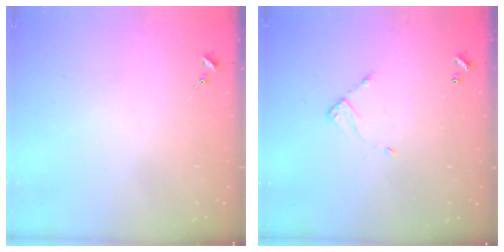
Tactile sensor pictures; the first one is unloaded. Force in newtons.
{"total": 4.3, "press": 4.3, "slide": 0.2}